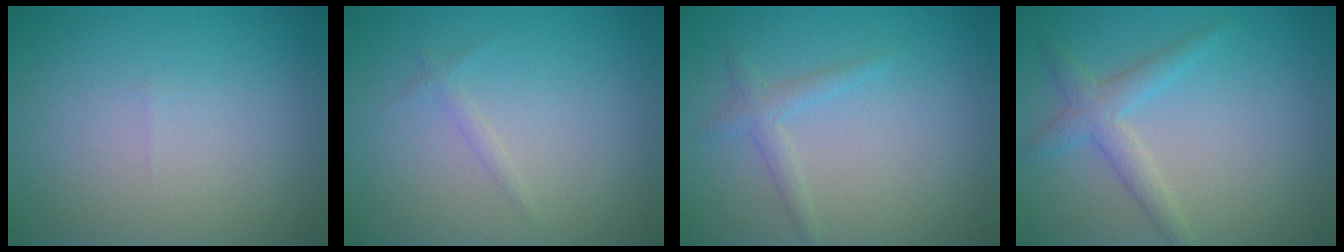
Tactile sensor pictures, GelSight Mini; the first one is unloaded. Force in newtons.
{"total": 0.8, "press": 0.8, "slide": 0.1}
{"total": 1.5, "press": 1.5, "slide": 0.0}
{"total": 2.6, "press": 2.6, "slide": 0.1}